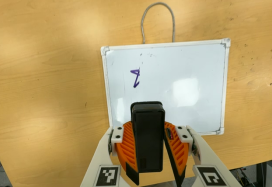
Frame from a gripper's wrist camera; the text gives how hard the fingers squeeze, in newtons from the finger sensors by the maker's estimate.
{"total": 9.9, "left": 10.0, "right": 9.8}